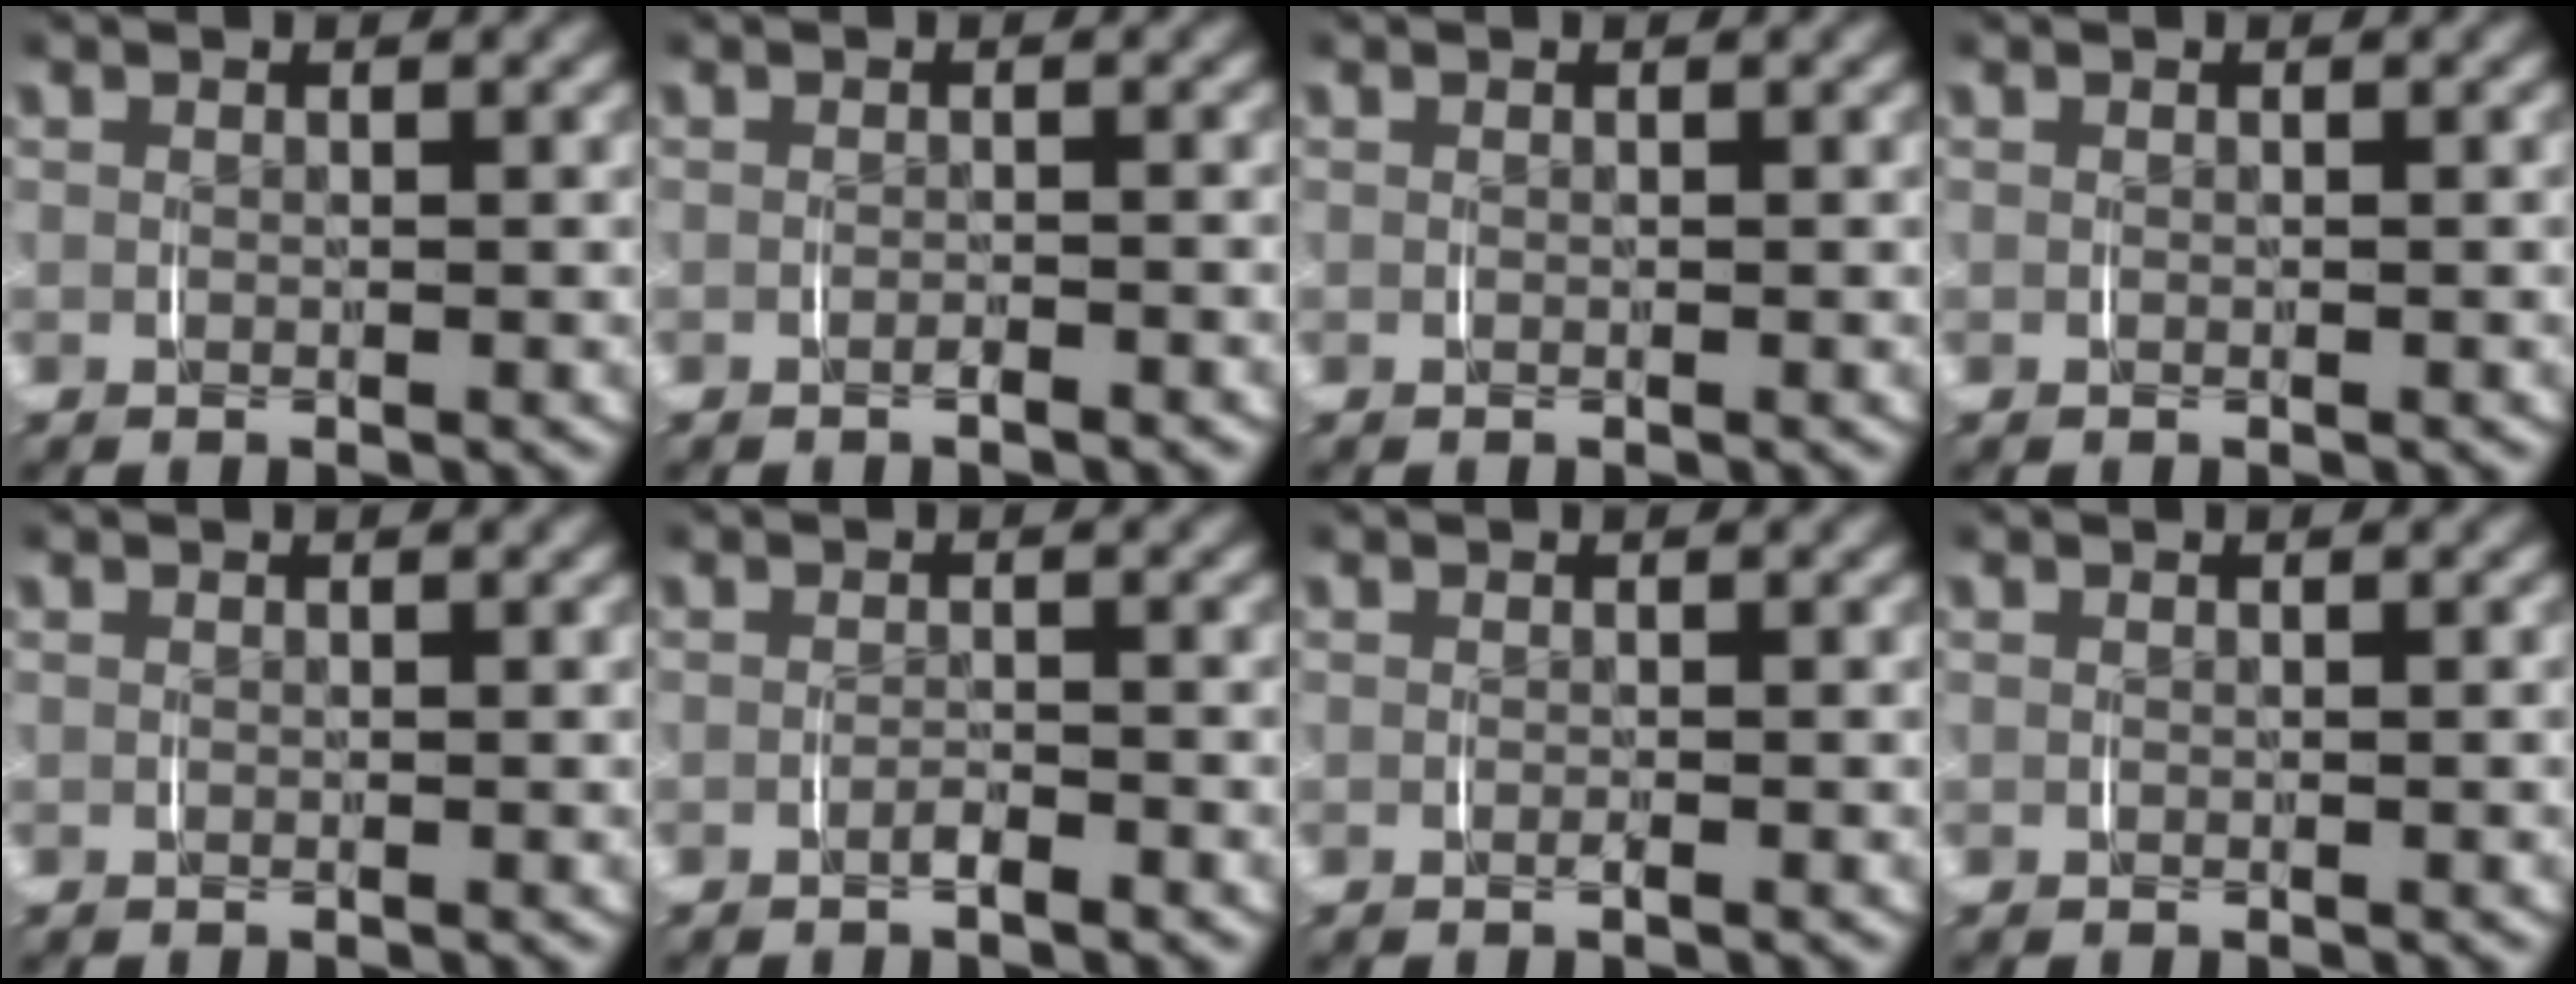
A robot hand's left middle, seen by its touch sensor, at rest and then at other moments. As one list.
[{"total": 0.6, "force": [-0.5, 0.1, 0.2], "torque": [-0.003, 0.002, -0.011]}, {"total": 0.0}, {"total": 0.0}, {"total": 0.0}, {"total": 0.9, "force": [-0.7, 0.3, 0.5], "torque": [-0.008, 0.003, -0.017]}, {"total": 0.0}, {"total": 0.0}]